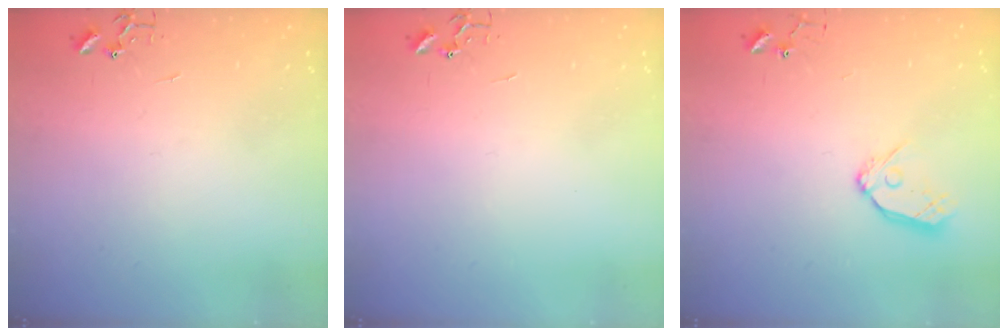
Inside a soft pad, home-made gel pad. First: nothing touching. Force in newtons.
{"total": 0.0}
{"total": 9.5, "press": 9.5, "slide": 0.9}